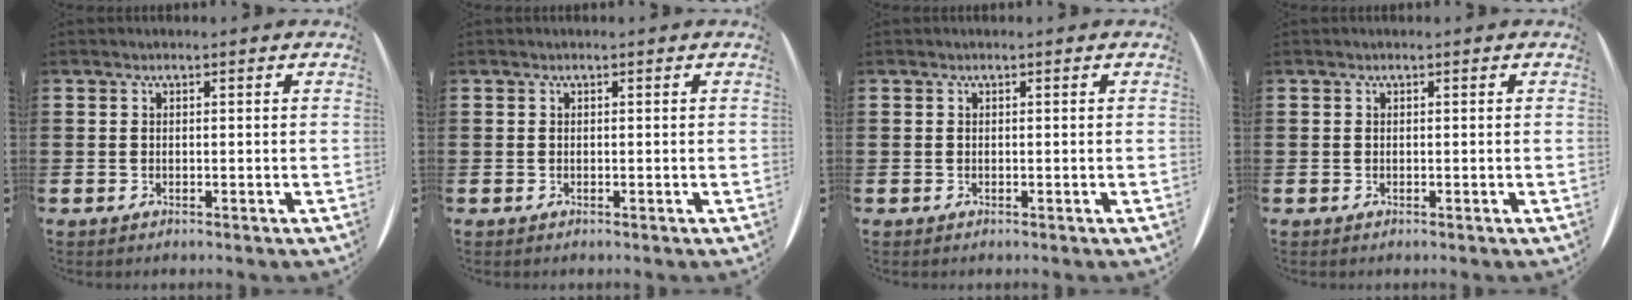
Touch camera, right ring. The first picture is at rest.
{"total": 0.0}
{"total": 0.0}
{"total": 0.0}